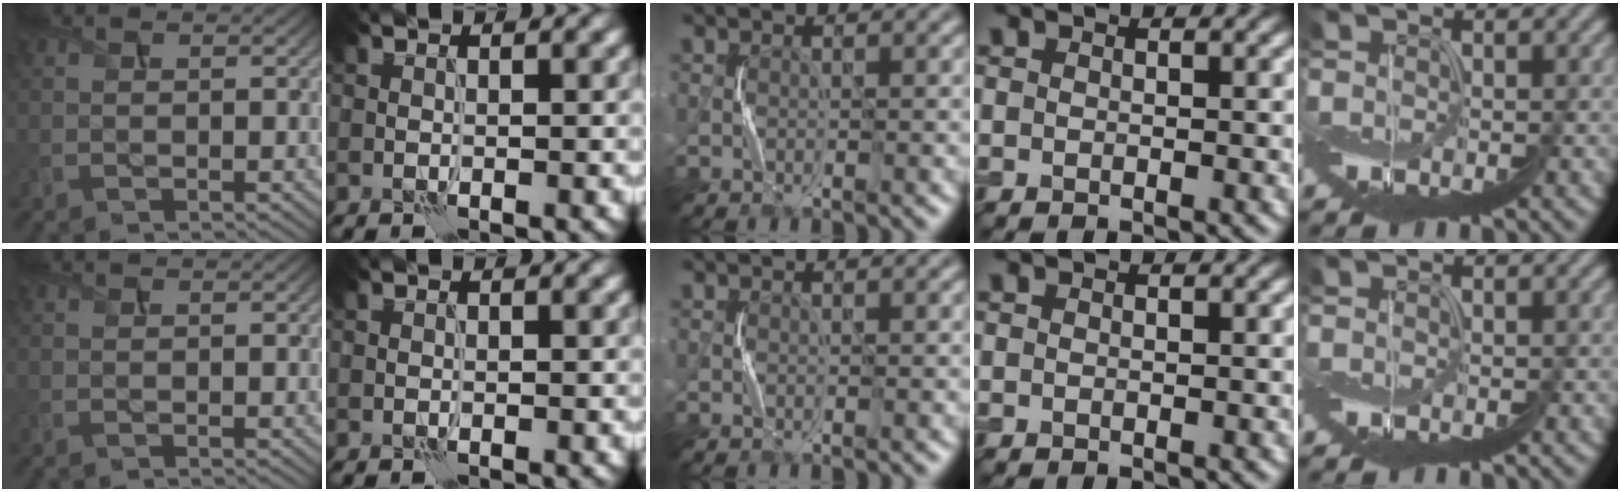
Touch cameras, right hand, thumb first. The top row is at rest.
{}